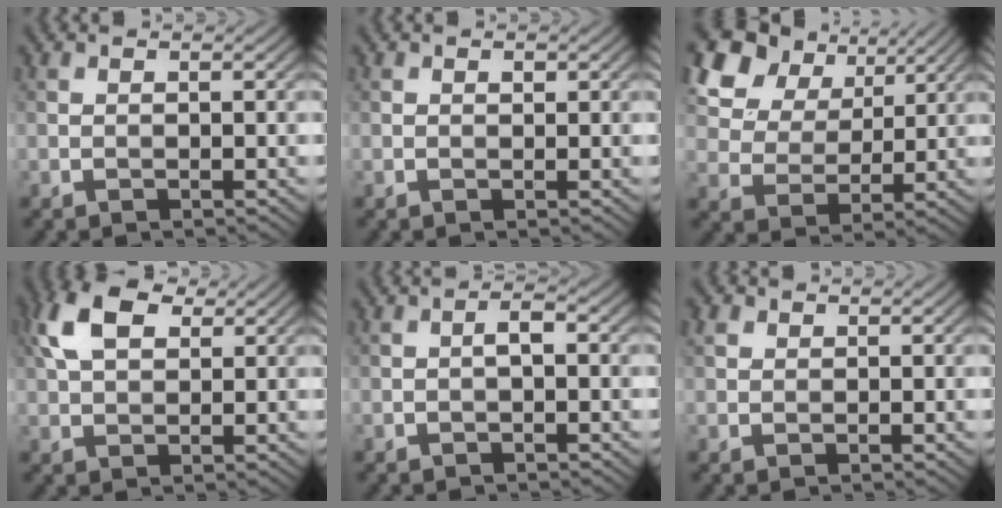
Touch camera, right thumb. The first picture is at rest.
{"total": 0.5, "force": [0.3, 0.3, 0.3], "torque": [-0.001, -0.002, 0.003]}
{"total": 14.7, "force": [8.2, 9.8, 7.4], "torque": [-0.219, 0.027, 0.181]}
{"total": 8.0, "force": [3.4, 4.5, 5.7], "torque": [-0.131, 0.018, 0.061]}
{"total": 1.5, "force": [-0.2, 0.4, 1.4], "torque": [-0.025, 0.007, -0.007]}
{"total": 1.6, "force": [0.8, 1.2, 0.6], "torque": [-0.017, 0.006, 0.015]}